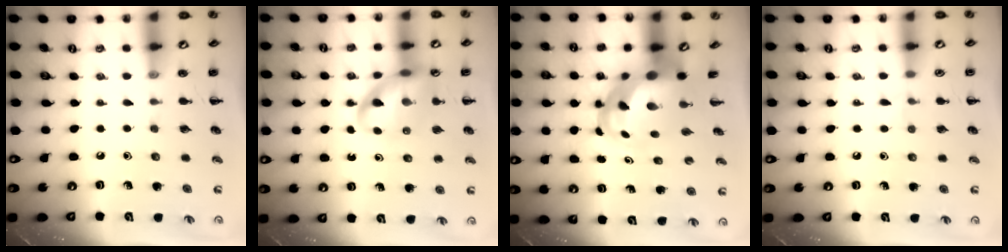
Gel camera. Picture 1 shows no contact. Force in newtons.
{"total": 13.2, "press": 12.8, "slide": 3.3}
{"total": 7.4, "press": 7.1, "slide": 1.9}
{"total": 4.5, "press": 4.2, "slide": 1.5}